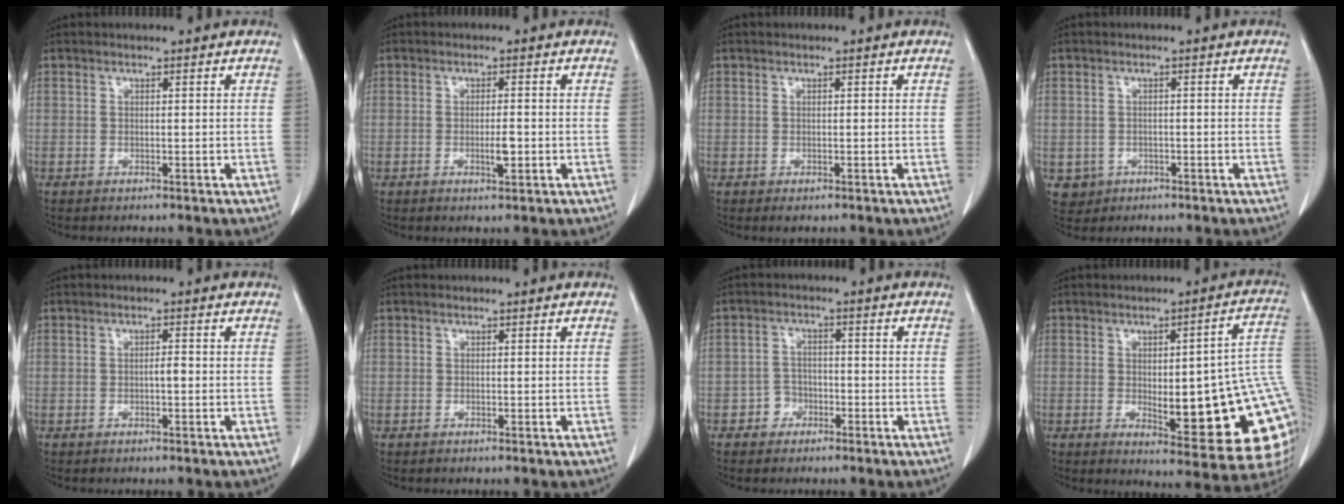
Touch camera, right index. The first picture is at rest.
{"total": 2.6, "force": [-0.6, 0.5, 2.5], "torque": [-0.044, -0.002, -0.008]}
{"total": 0.8, "force": [-0.3, 0.5, 0.5], "torque": [-0.004, 0.001, -0.001]}
{"total": 3.0, "force": [-1.1, 2.8, 0.3], "torque": [0.000, 0.006, -0.011]}
{"total": 1.2, "force": [-0.3, 0.2, 1.1], "torque": [-0.019, 0.002, -0.005]}
{"total": 0.0}
{"total": 3.0, "force": [-1.6, 2.5, 0.4], "torque": [-0.001, 0.013, -0.031]}
{"total": 20.9, "force": [-1.1, 4.6, 20.3], "torque": [-0.182, 0.012, 0.002]}